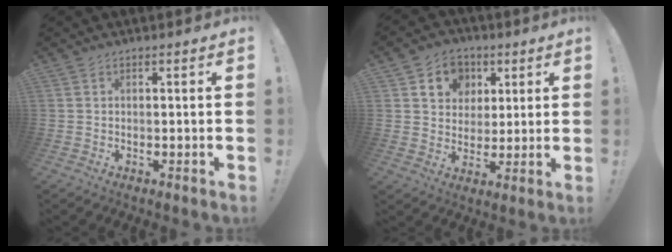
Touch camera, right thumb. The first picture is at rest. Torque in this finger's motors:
{"motor_torque": [1.08, 1.31, 0.13, -0.10, 0.00]}